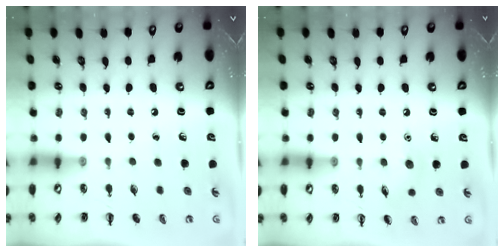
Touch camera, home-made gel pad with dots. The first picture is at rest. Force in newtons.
{"total": 6.0, "press": 5.7, "slide": 1.8}